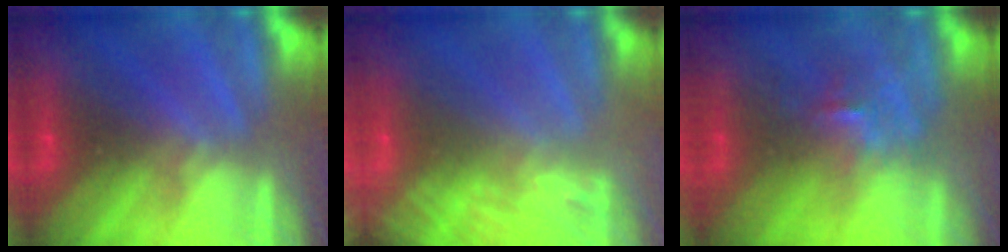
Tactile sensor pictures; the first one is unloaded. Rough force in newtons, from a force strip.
{"total": 8.3}
{"total": 2.5}